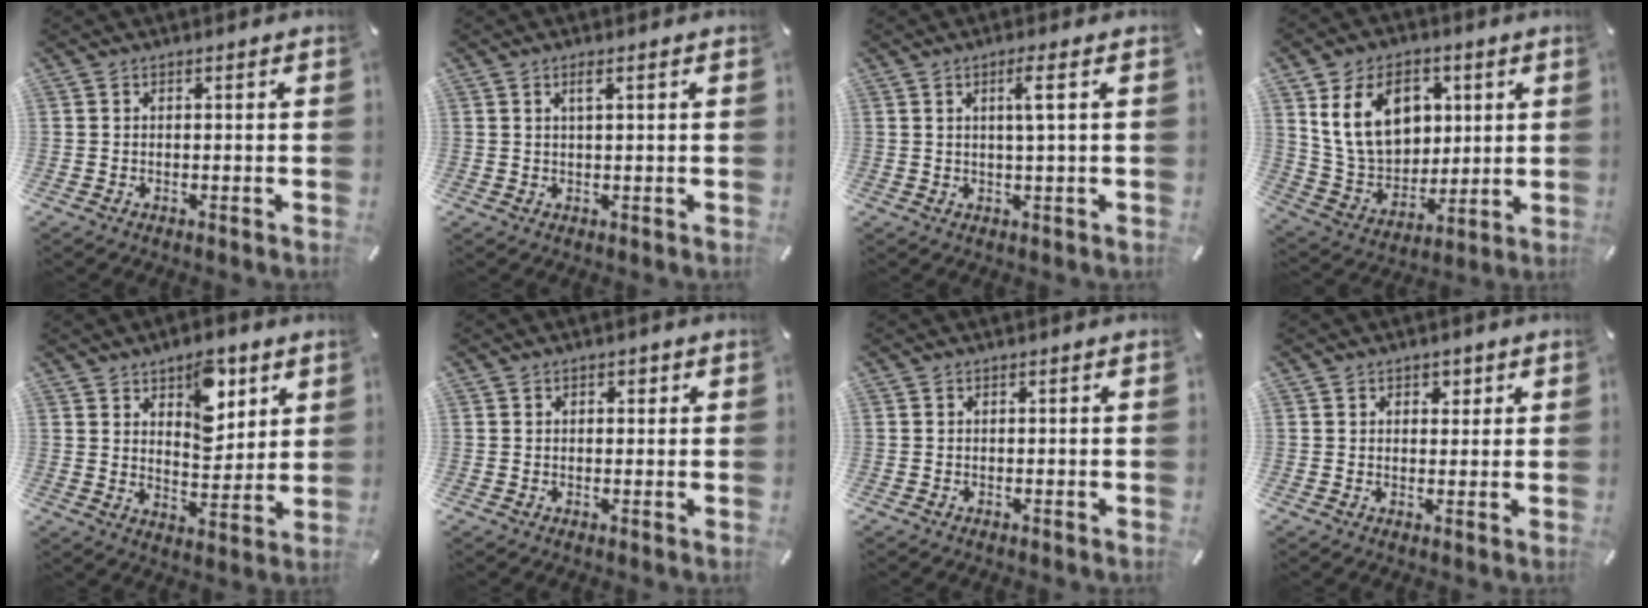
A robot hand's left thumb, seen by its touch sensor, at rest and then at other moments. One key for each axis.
{"total": 2.1, "fx": 0.9, "fy": 0.4, "fz": 1.8, "tx": -0.039, "ty": 0.003, "tz": 0.014}
{"total": 4.1, "fx": 1.1, "fy": 0.1, "fz": 4.0, "tx": -0.071, "ty": -0.005, "tz": 0.014}
{"total": 16.2, "fx": 5.6, "fy": 12.4, "fz": 8.9, "tx": -0.164, "ty": -0.004, "tz": 0.109}
{"total": 11.2, "fx": 5.8, "fy": 6.8, "fz": 6.7, "tx": -0.084, "ty": -0.020, "tz": 0.100}
{"total": 1.5, "fx": 0.5, "fy": 1.2, "fz": 0.8, "tx": -0.010, "ty": 0.005, "tz": 0.004}
{"total": 0.0}
{"total": 1.9, "fx": 0.9, "fy": 1.6, "fz": 0.6, "tx": 0.002, "ty": -0.001, "tz": 0.010}